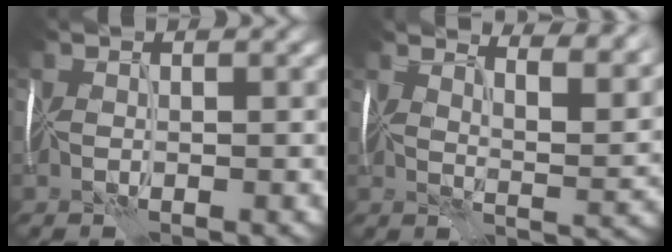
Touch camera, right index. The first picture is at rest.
{"total": 9.6, "force": [7.7, 2.5, 5.2], "torque": [-0.051, 0.022, 0.077]}